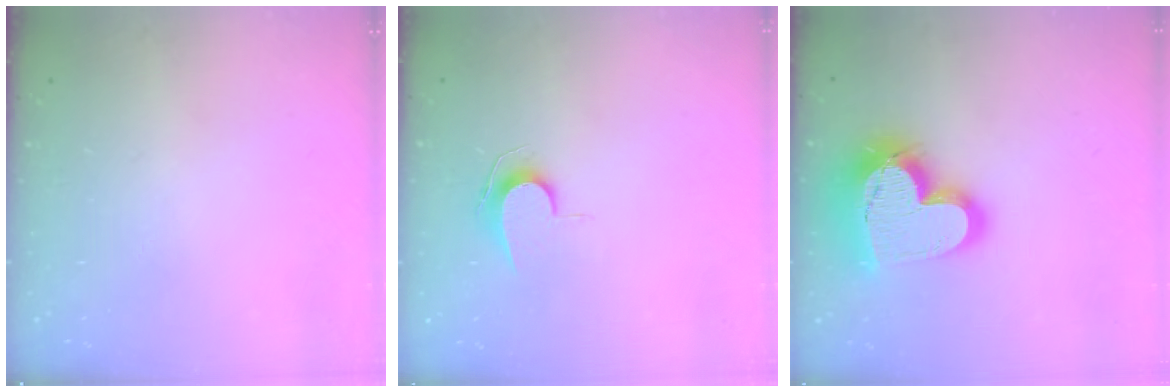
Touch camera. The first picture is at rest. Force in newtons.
{"total": 7.0, "press": 7.0, "slide": 0.6}
{"total": 23.1, "press": 23.0, "slide": 1.8}